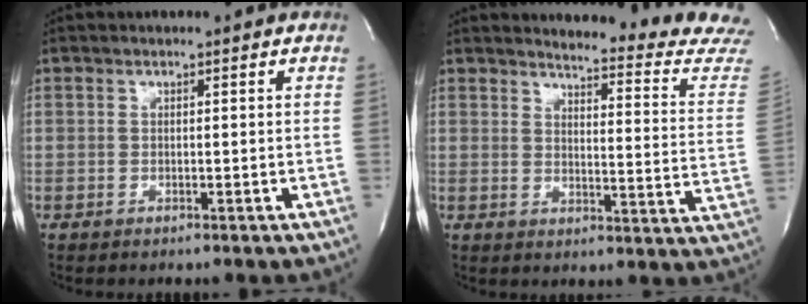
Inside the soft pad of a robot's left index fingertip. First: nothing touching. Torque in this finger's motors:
{"motor_torque": [0.26, -0.52, 0.24, -0.01]}